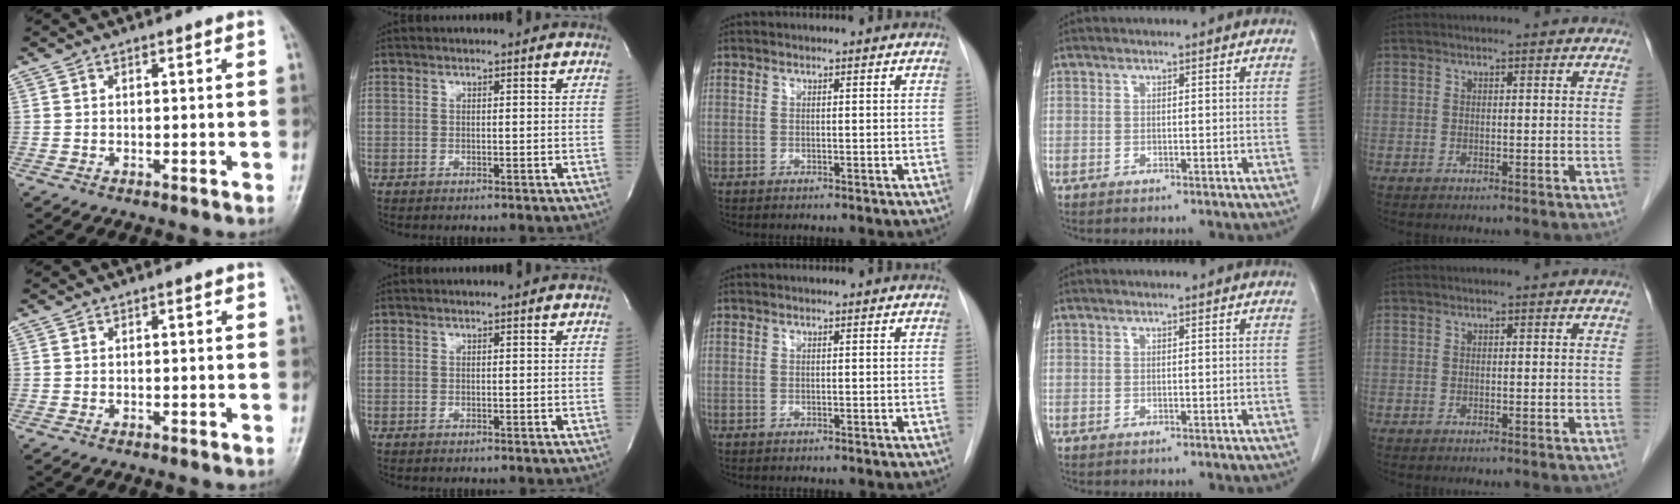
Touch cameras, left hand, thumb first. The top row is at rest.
{}